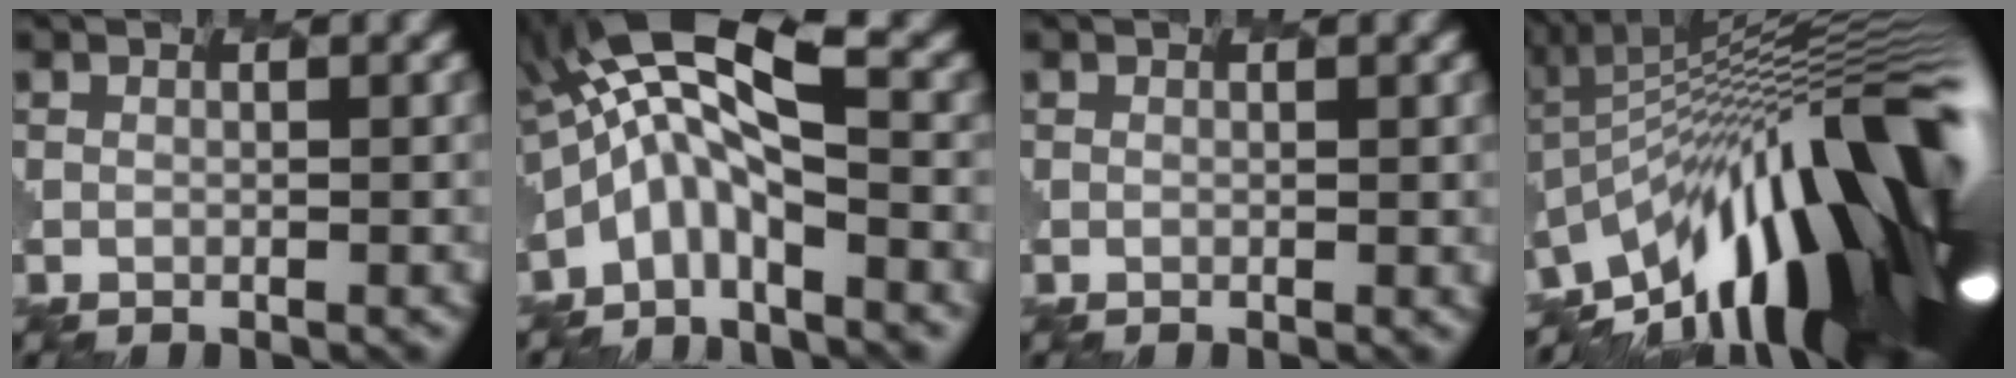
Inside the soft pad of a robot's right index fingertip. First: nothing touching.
{"total": 8.3, "force": [-1.4, 2.4, 7.8], "torque": [-0.164, 0.024, -0.042]}
{"total": 0.6, "force": [0.4, -0.3, -0.4], "torque": [0.001, -0.001, 0.000]}
{"total": 15.9, "force": [-5.8, 6.4, 13.4], "torque": [-0.201, 0.025, -0.132]}